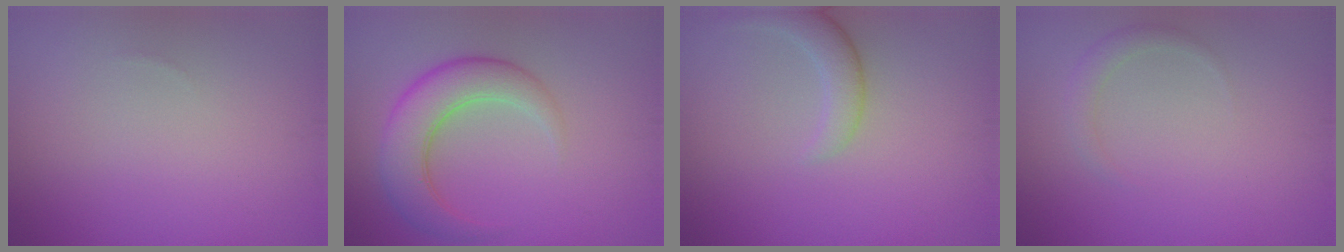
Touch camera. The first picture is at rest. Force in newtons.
{"total": 5.4, "press": 5.4, "slide": 0.1}
{"total": 2.6, "press": 2.6, "slide": 0.3}
{"total": 1.2, "press": 1.2, "slide": 0.0}